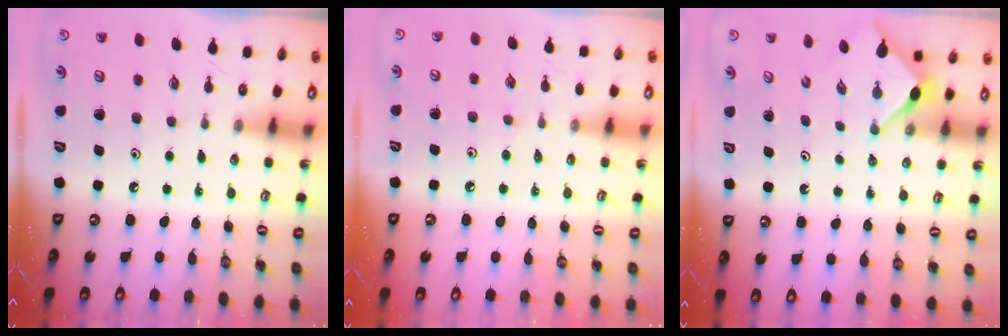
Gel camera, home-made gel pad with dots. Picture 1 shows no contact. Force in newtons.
{"total": 6.1, "press": 6.0, "slide": 1.0}
{"total": 2.9, "press": 2.9, "slide": 0.3}